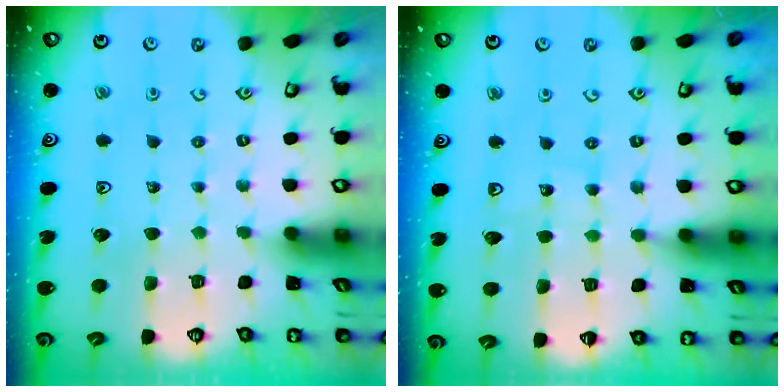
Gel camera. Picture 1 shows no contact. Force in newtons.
{"total": 9.3, "press": 8.9, "slide": 2.8}